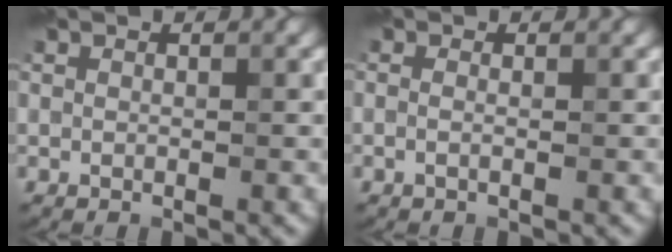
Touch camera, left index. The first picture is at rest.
{"total": 0.5, "force": [-0.3, 0.1, 0.4], "torque": [-0.012, -0.003, -0.006]}